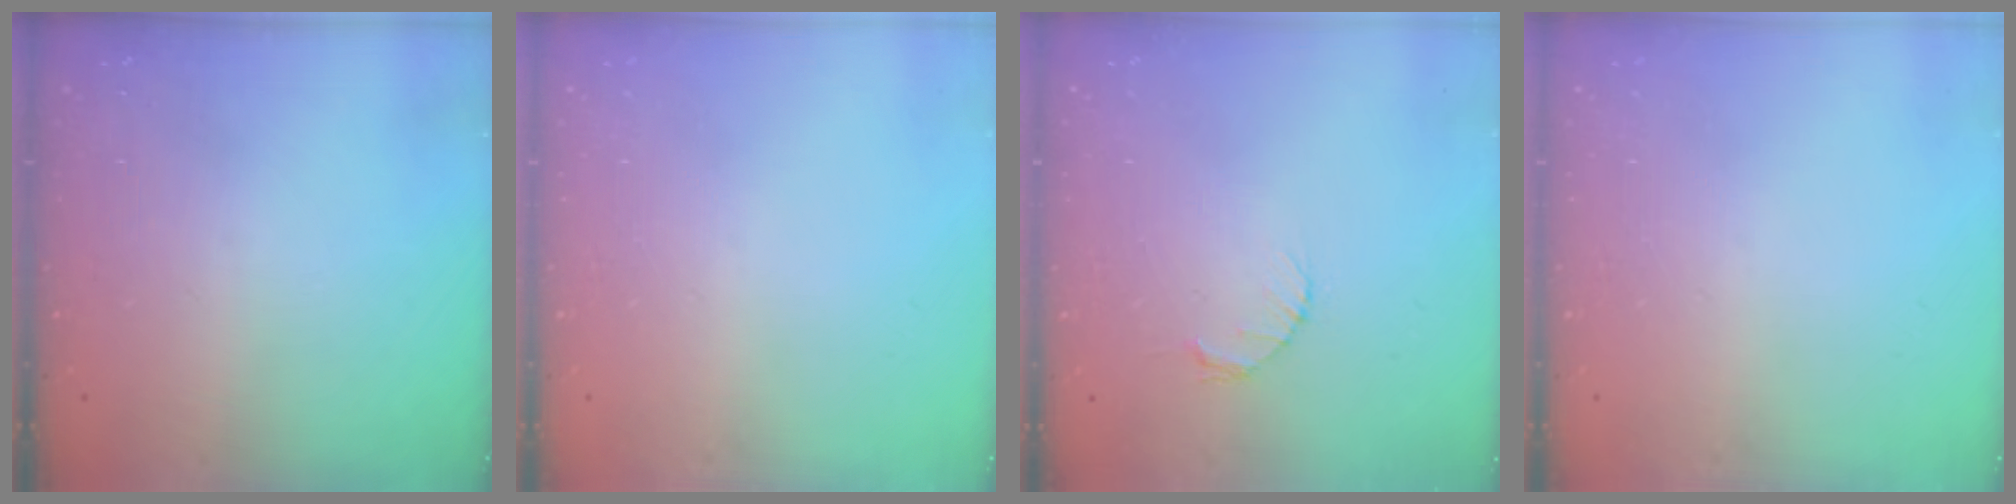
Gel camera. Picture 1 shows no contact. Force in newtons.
{"total": 0.0}
{"total": 2.7, "press": 2.7, "slide": 0.4}
{"total": 0.0}